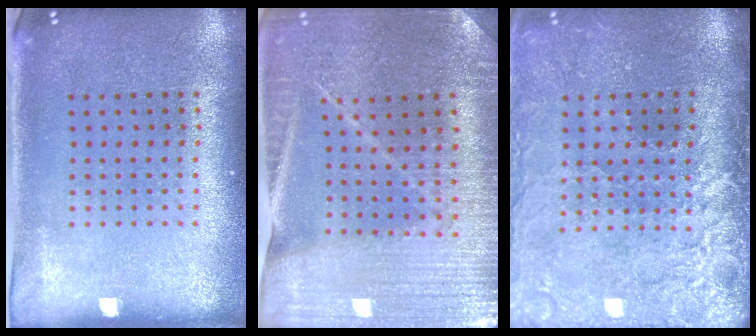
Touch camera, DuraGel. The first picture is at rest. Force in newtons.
{"total": 2.6, "press": 2.6, "slide": 0.4}
{"total": 4.3, "press": 3.6, "slide": 2.3}